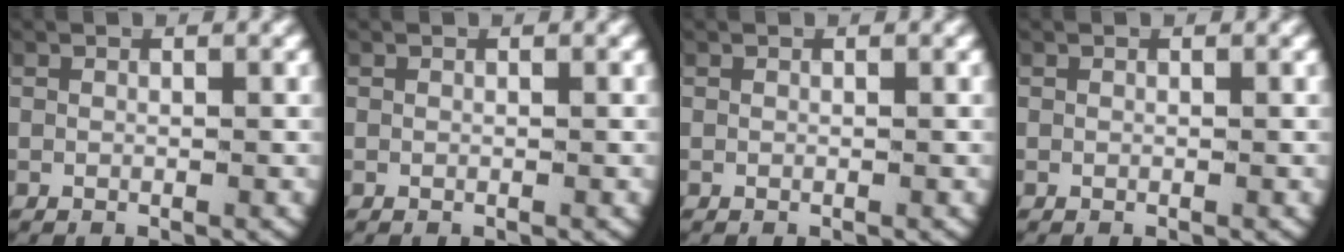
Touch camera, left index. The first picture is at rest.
{"total": 0.0}
{"total": 0.0}
{"total": 0.0}